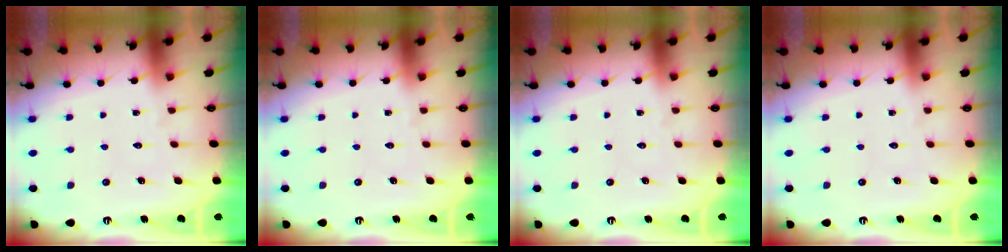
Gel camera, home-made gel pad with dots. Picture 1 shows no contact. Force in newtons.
{"total": 0.0}
{"total": 0.0}
{"total": 0.0}